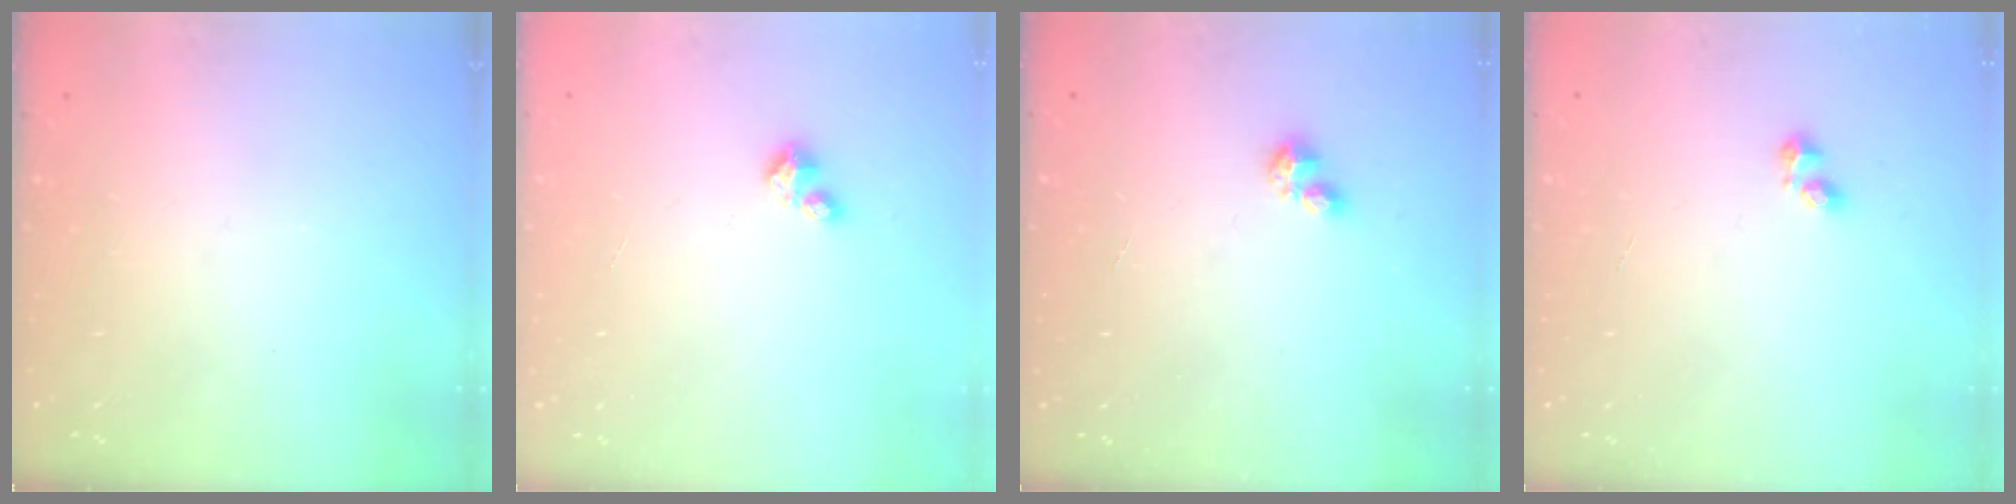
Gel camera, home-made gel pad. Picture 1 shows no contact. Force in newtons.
{"total": 2.7, "press": 2.7, "slide": 0.3}
{"total": 1.0, "press": 1.0, "slide": 0.1}
{"total": 2.2, "press": 2.1, "slide": 0.6}